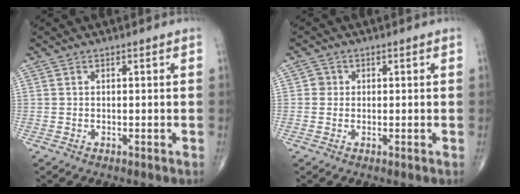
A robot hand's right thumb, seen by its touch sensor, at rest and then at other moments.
{"total": 1.6, "force": [0.1, 1.6, 0.3], "torque": [0.004, 0.004, -0.002]}